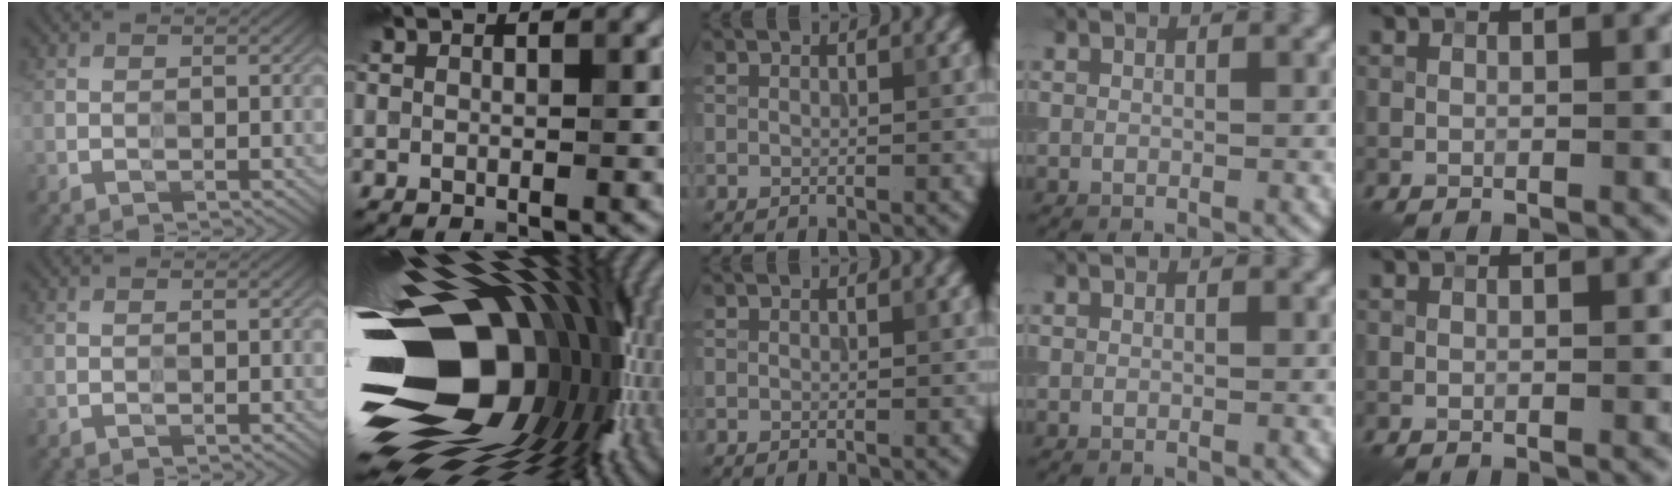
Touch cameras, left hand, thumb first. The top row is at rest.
{"index": {"total": 19.5, "force": [-1.4, 12.4, 15.0], "torque": [-0.279, -0.030, -0.022]}}